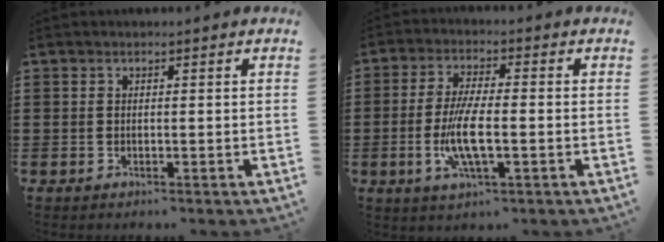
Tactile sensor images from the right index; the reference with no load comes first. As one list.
[{"total": 7.5, "force": [-1.9, 1.9, 6.9], "torque": [-0.150, -0.012, -0.040]}]